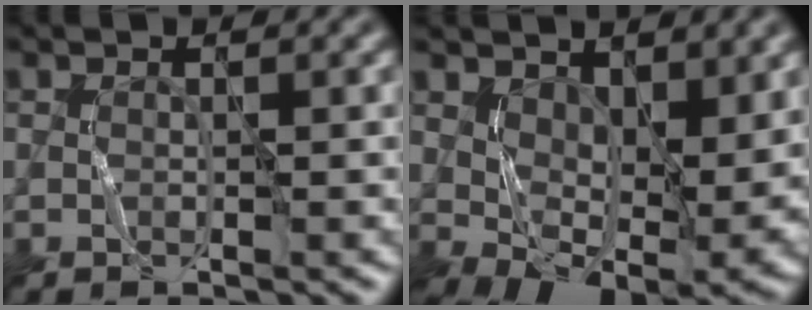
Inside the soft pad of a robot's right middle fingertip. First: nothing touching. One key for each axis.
{"total": 9.1, "fx": 1.3, "fy": 5.1, "fz": 7.4, "tx": -0.123, "ty": -0.022, "tz": 0.042}